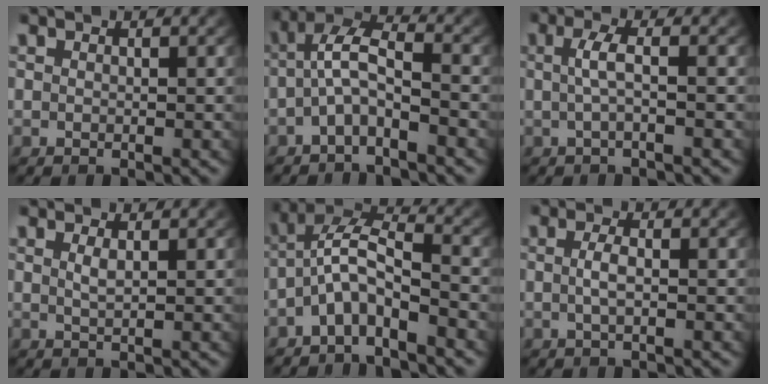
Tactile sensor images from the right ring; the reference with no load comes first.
{"total": 4.6, "force": [-1.2, 2.7, 3.5], "torque": [-0.070, -0.014, -0.022]}
{"total": 2.0, "force": [-0.3, 0.0, 2.0], "torque": [-0.044, 0.000, -0.001]}
{"total": 1.1, "force": [0.4, -0.1, 1.0], "torque": [-0.023, -0.012, 0.016]}
{"total": 6.2, "force": [-1.1, 4.5, 4.0], "torque": [-0.080, -0.016, -0.028]}
{"total": 1.5, "force": [-0.4, 0.0, 1.5], "torque": [-0.036, -0.007, -0.002]}